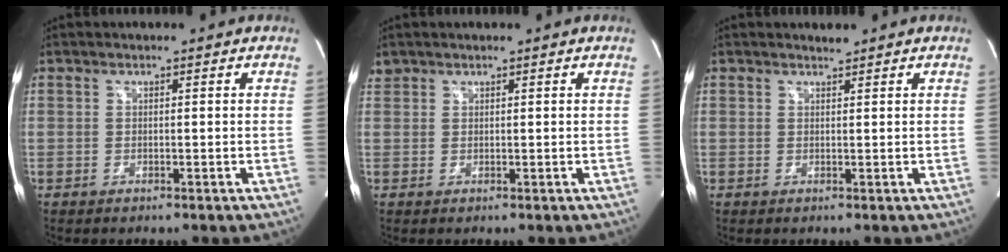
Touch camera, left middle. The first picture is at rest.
{"total": 1.3, "force": [1.1, 0.7, -0.1], "torque": [0.001, 0.014, 0.022]}
{"total": 0.8, "force": [0.8, -0.1, 0.0], "torque": [-0.011, 0.000, 0.016]}